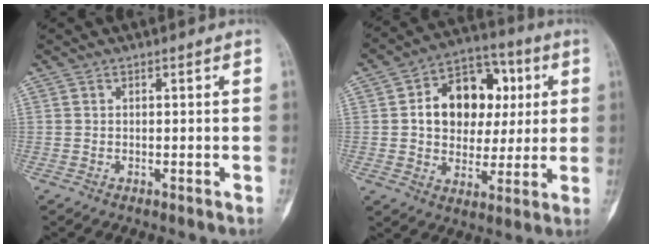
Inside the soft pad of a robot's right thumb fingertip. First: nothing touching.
{"total": 16.2, "force": [3.0, 11.9, 10.5], "torque": [-0.108, 0.015, 0.045]}